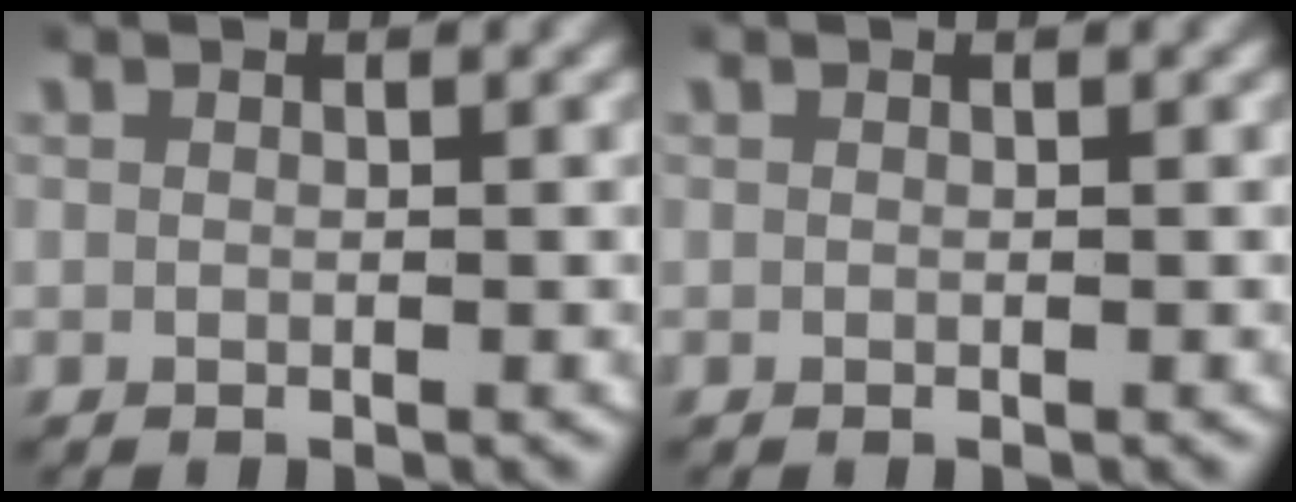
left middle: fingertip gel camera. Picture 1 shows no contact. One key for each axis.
{"total": 0.0}